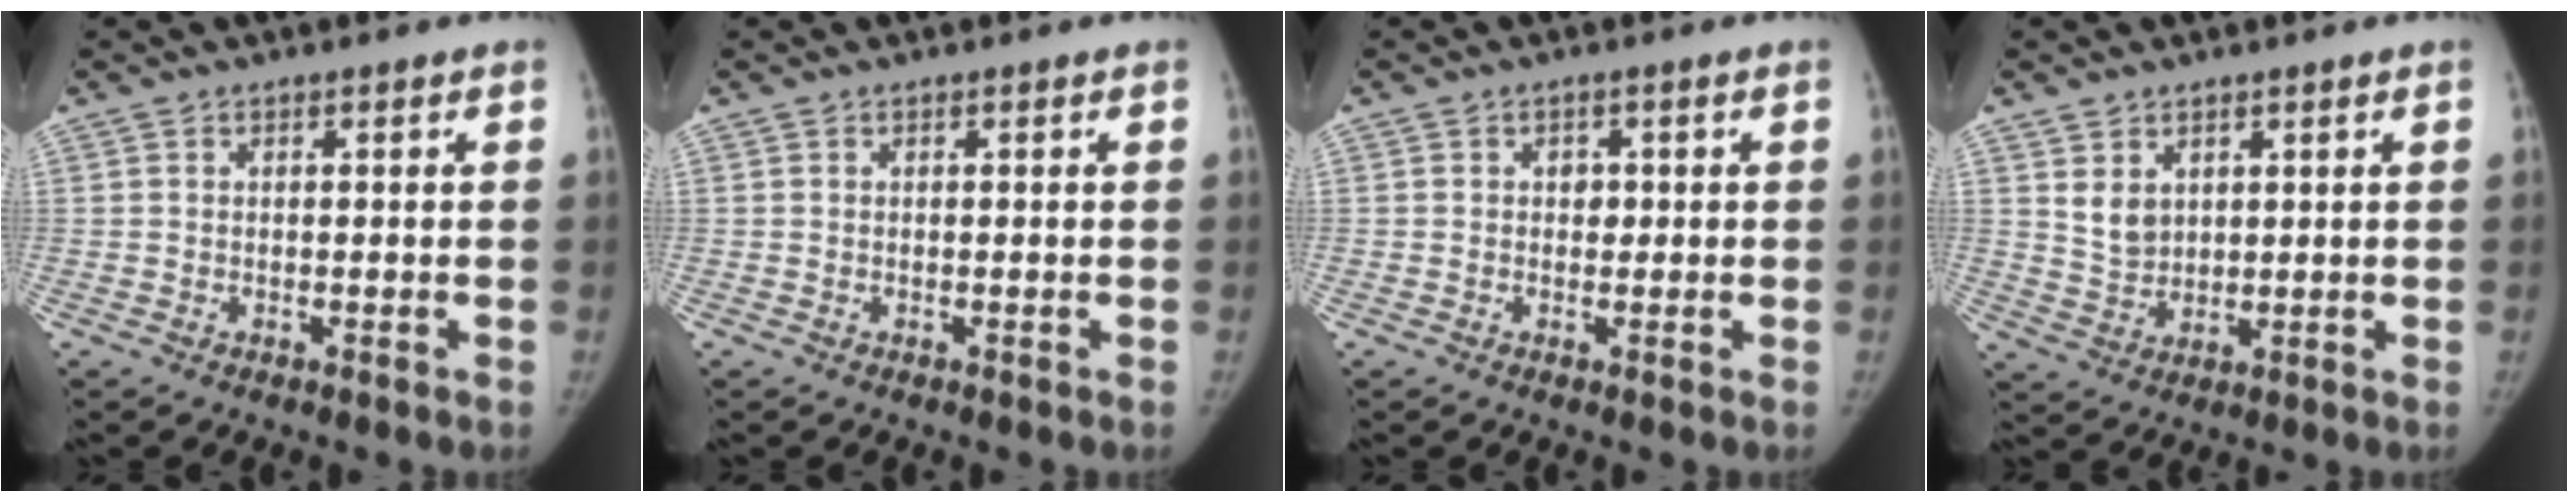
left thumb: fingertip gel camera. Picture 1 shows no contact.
{"total": 0.0}
{"total": 1.7, "force": [0.2, 1.4, 0.9], "torque": [0.001, 0.002, 0.000]}
{"total": 4.6, "force": [2.3, 3.4, 2.1], "torque": [-0.019, -0.024, 0.054]}